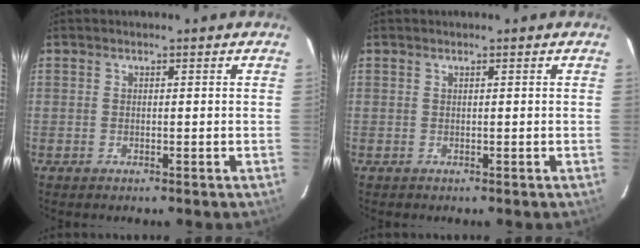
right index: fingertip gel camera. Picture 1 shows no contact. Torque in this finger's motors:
{"motor_torque": [-0.05, -0.05, -0.05, -0.03]}